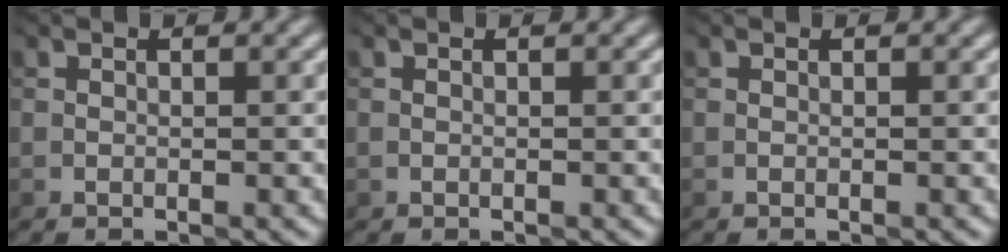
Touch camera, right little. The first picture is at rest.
{"total": 0.0}
{"total": 0.0}